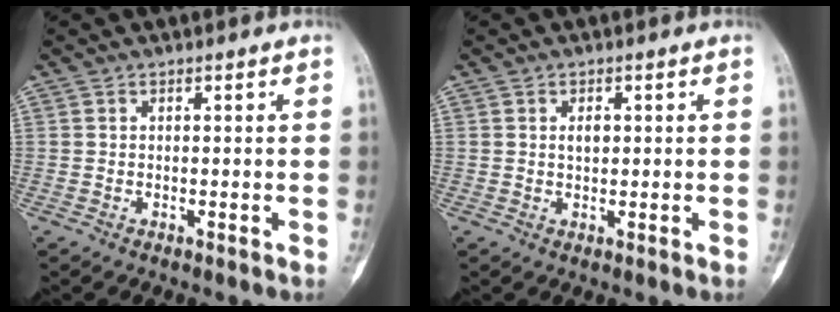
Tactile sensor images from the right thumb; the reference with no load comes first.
{"total": 1.8, "force": [0.4, 1.1, 1.4], "torque": [-0.020, 0.000, 0.007]}